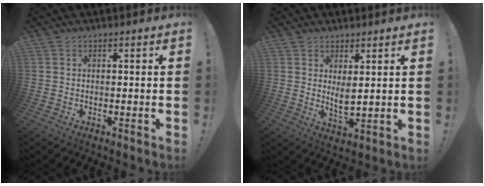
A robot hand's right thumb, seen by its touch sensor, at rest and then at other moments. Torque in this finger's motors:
{"motor_torque": [0.53, 0.39, 0.30, 0.36, 0.09]}